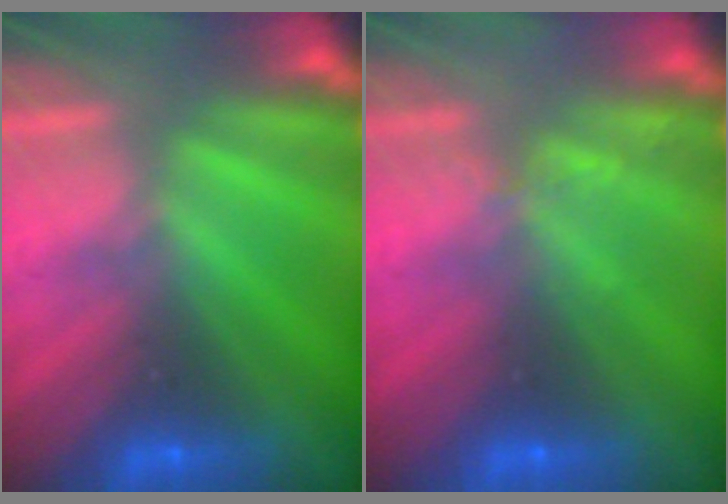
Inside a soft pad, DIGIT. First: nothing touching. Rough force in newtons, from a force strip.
{"total": 2.1}